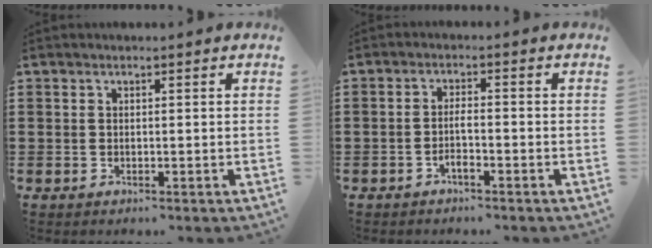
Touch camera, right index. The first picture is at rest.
{"total": 2.1, "force": [-1.2, 0.4, 1.6], "torque": [-0.032, 0.002, -0.023]}